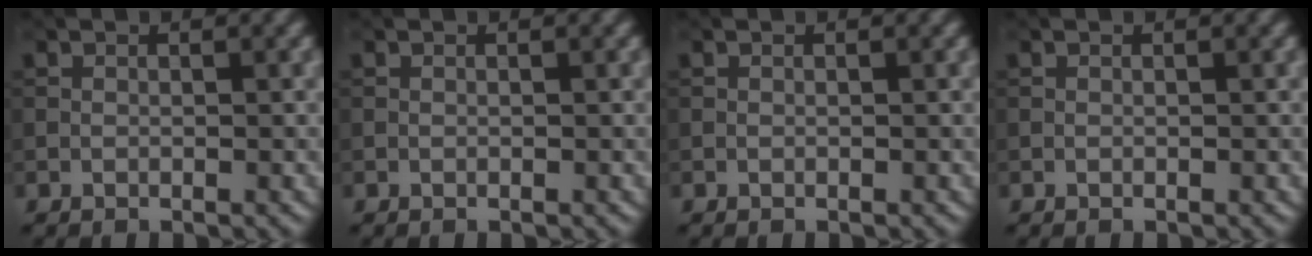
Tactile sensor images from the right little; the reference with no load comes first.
{"total": 0.0}
{"total": 0.0}
{"total": 0.0}